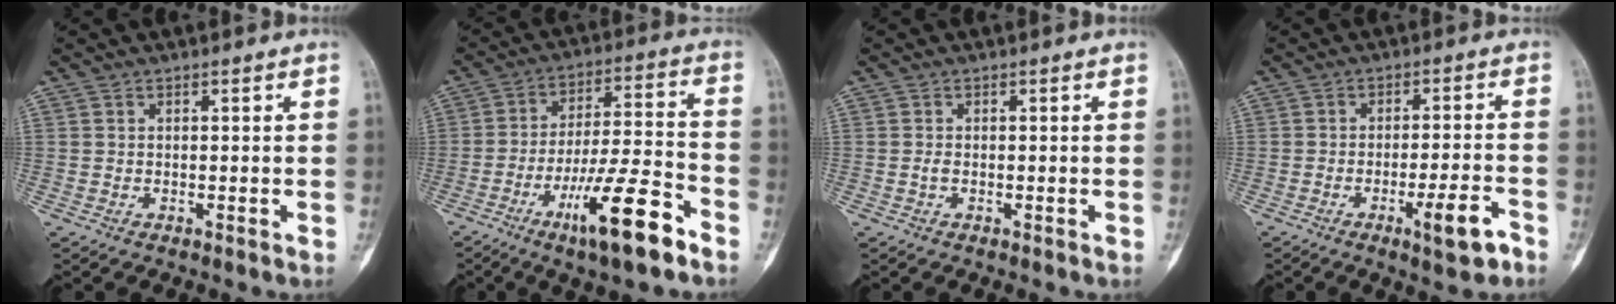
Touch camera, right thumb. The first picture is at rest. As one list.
[{"total": 15.9, "force": [-8.9, 2.9, 12.9], "torque": [-0.226, 0.049, -0.145]}, {"total": 0.7, "force": [-0.2, 0.3, 0.6], "torque": [-0.016, -0.001, -0.004]}, {"total": 7.4, "force": [-3.9, 1.5, 6.1], "torque": [-0.091, 0.021, -0.054]}]